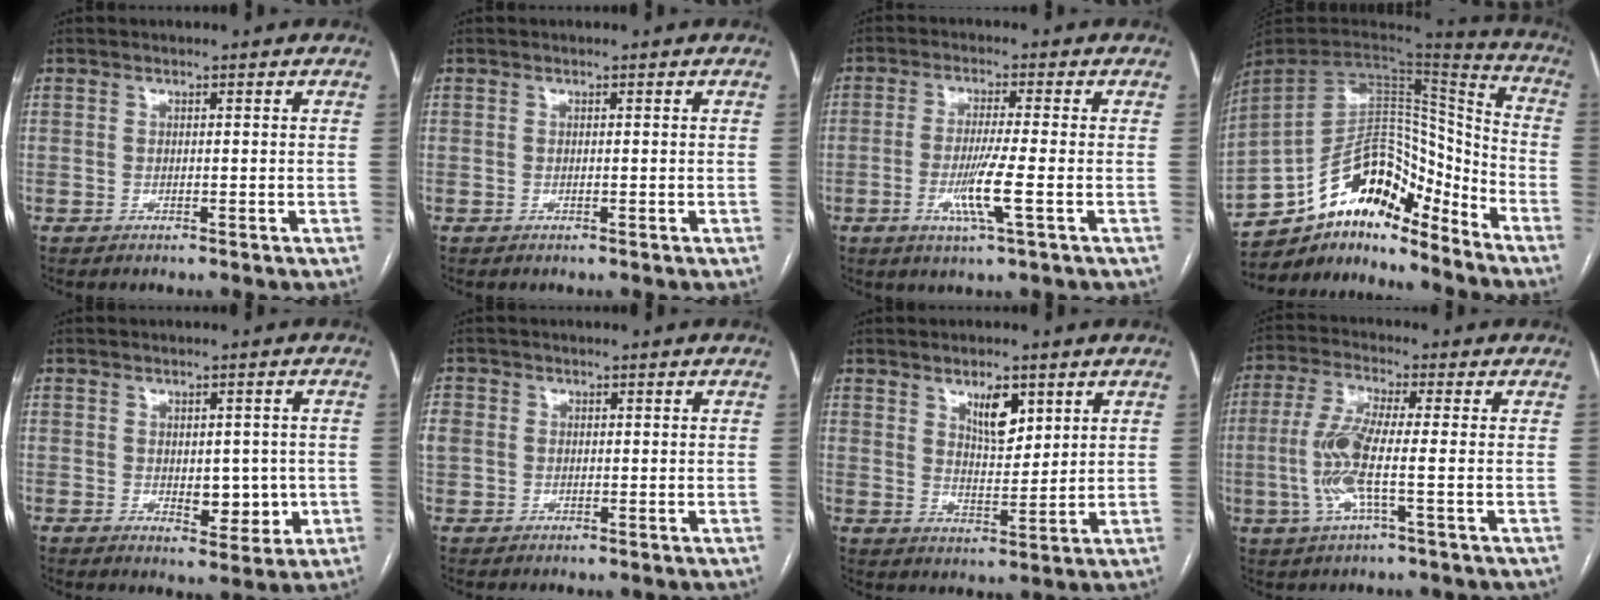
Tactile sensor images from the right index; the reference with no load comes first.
{"total": 0.0}
{"total": 6.6, "force": [-1.9, -0.5, 6.2], "torque": [-0.120, -0.016, -0.037]}
{"total": 17.7, "force": [-13.8, 5.9, 9.5], "torque": [-0.164, 0.044, -0.236]}
{"total": 5.6, "force": [-0.6, 3.1, 4.7], "torque": [-0.054, -0.002, 0.004]}
{"total": 4.9, "force": [0.4, 4.4, 2.1], "torque": [-0.074, 0.018, 0.016]}
{"total": 5.7, "force": [3.2, 2.3, 4.1], "torque": [-0.071, -0.005, 0.059]}
{"total": 8.5, "force": [-1.4, 0.7, 8.3], "torque": [-0.180, -0.001, -0.035]}